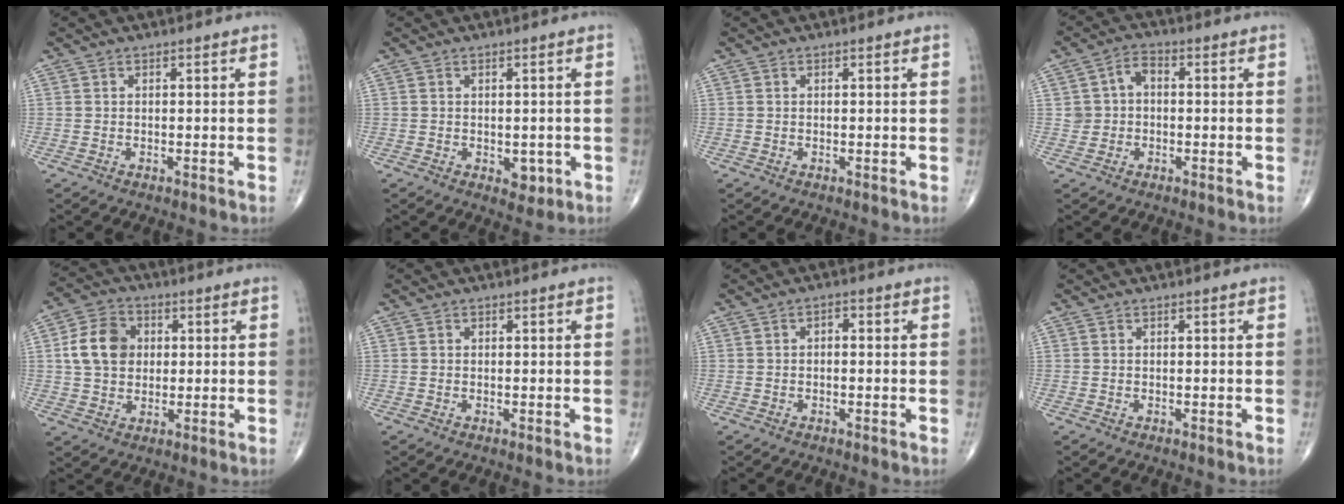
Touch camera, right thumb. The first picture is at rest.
{"total": 2.8, "force": [-0.7, 1.9, 2.0], "torque": [-0.007, 0.000, -0.004]}
{"total": 0.0}
{"total": 4.6, "force": [0.2, 3.8, 2.7], "torque": [-0.032, 0.018, -0.003]}
{"total": 10.3, "force": [1.3, 8.4, 5.8], "torque": [-0.084, 0.008, 0.017]}
{"total": 0.0}
{"total": 1.5, "force": [0.1, 0.9, 1.2], "torque": [-0.012, 0.007, -0.005]}
{"total": 0.0}